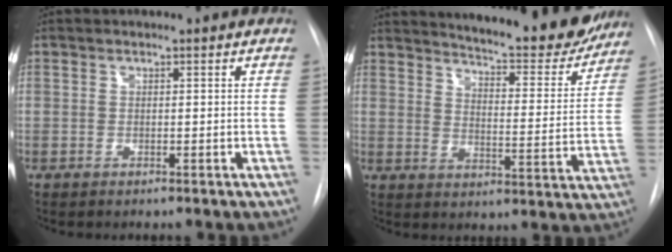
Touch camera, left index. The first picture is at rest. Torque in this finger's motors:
{"motor_torque": [0.19, -0.69, 0.68, 0.13]}